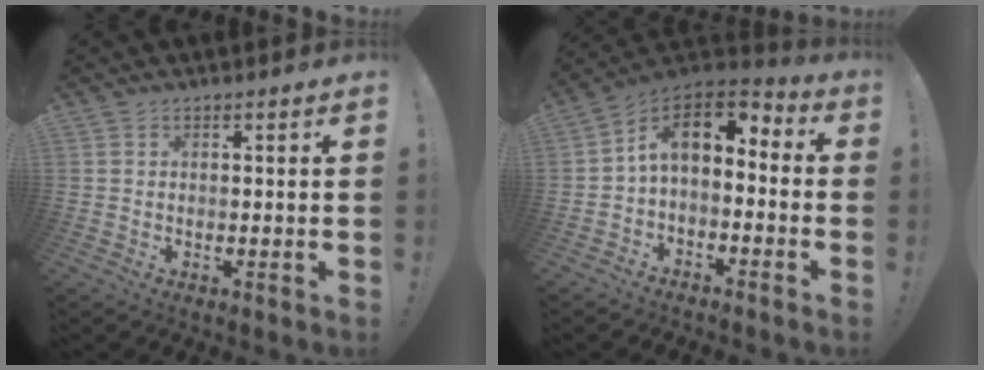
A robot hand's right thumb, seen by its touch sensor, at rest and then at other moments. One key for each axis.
{"total": 8.1, "fx": 1.3, "fy": 4.7, "fz": 6.5, "tx": -0.104, "ty": -0.001, "tz": 0.025}